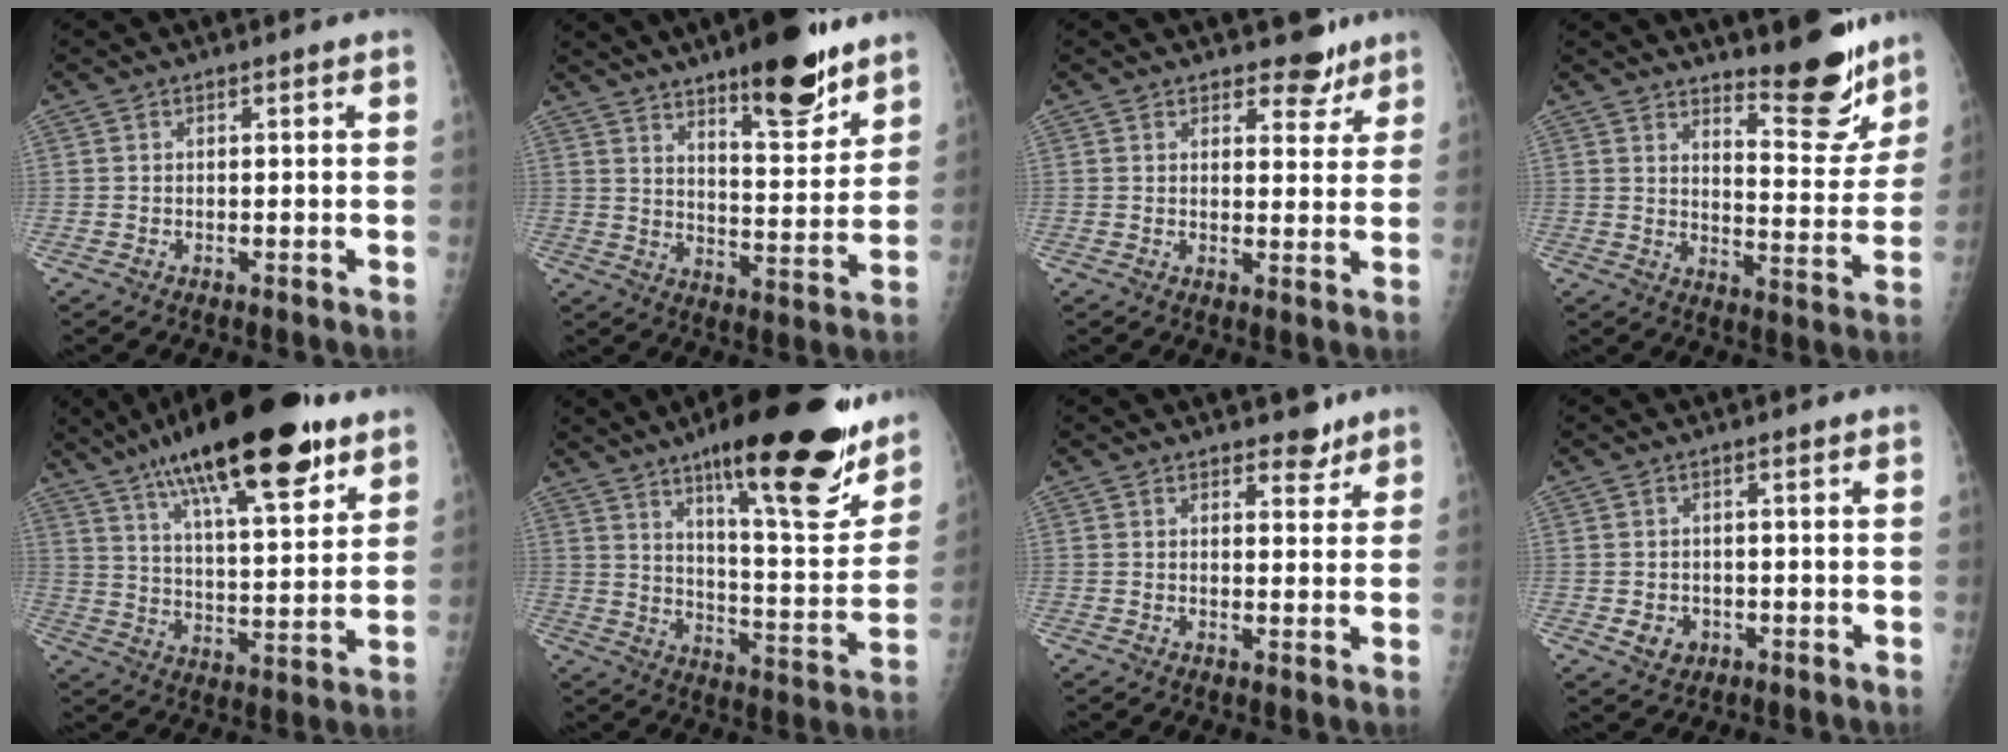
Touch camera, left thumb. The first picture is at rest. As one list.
[{"total": 15.6, "force": [10.6, 4.3, 10.6], "torque": [-0.126, -0.072, 0.166]}, {"total": 5.2, "force": [4.1, 2.7, 1.8], "torque": [0.006, -0.026, 0.055]}, {"total": 12.4, "force": [10.2, 3.1, 6.3], "torque": [-0.051, -0.092, 0.149]}, {"total": 24.9, "force": [15.4, 7.3, 18.2], "torque": [-0.275, -0.041, 0.245]}, {"total": 26.2, "force": [16.6, 6.3, 19.2], "torque": [-0.242, -0.075, 0.251]}, {"total": 3.6, "force": [2.9, 1.8, 1.3], "torque": [0.004, -0.018, 0.040]}, {"total": 3.1, "force": [-0.7, 2.7, 1.3], "torque": [-0.011, 0.000, 0.000]}]